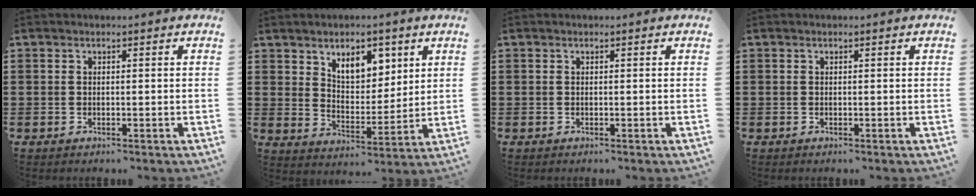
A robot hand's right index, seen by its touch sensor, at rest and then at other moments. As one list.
[{"total": 7.1, "force": [4.5, 4.0, 3.7], "torque": [-0.067, -0.005, 0.079]}, {"total": 0.0}, {"total": 0.0}]